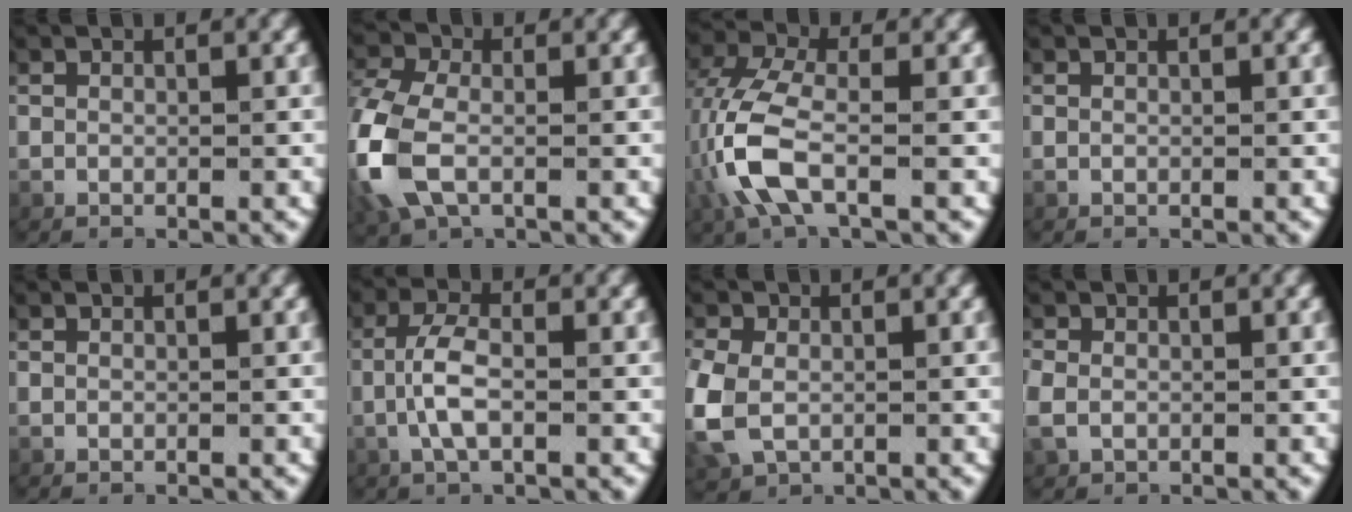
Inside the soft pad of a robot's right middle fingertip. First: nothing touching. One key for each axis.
{"total": 5.0, "fx": -0.6, "fy": 3.3, "fz": 3.6, "tx": -0.125, "ty": -0.019, "tz": 0.004}
{"total": 4.6, "fx": -0.4, "fy": 1.6, "fz": 4.3, "tx": -0.118, "ty": -0.007, "tz": 0.000}
{"total": 0.0}
{"total": 0.0}
{"total": 2.8, "fx": -0.2, "fy": 0.4, "fz": 2.7, "tx": -0.067, "ty": -0.001, "tz": 0.000}
{"total": 3.1, "fx": -0.2, "fy": 2.5, "fz": 1.9, "tx": -0.068, "ty": -0.014, "tz": 0.013}
{"total": 1.1, "fx": 0.0, "fy": 0.9, "fz": 0.6, "tx": -0.026, "ty": 0.000, "tz": 0.006}